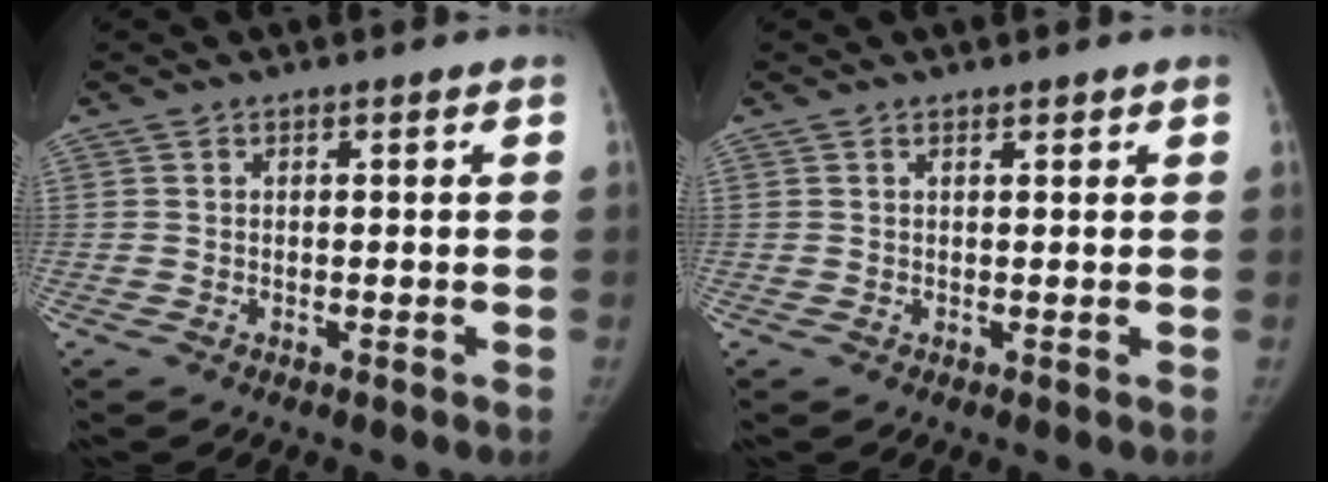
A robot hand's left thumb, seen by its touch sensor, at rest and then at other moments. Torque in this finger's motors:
{"motor_torque": [-0.18, -0.01, 0.19, 0.19, -0.04]}